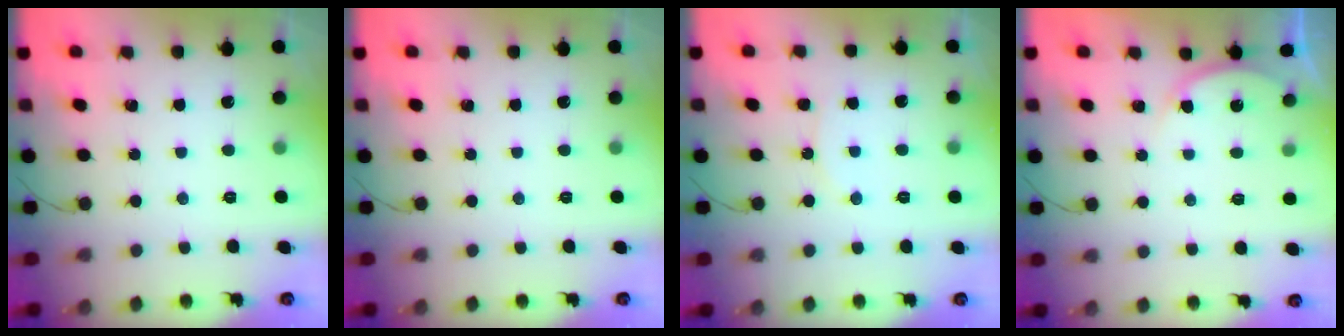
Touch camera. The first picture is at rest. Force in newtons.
{"total": 0.0}
{"total": 6.4, "press": 5.9, "slide": 2.3}
{"total": 2.9, "press": 2.9, "slide": 0.5}